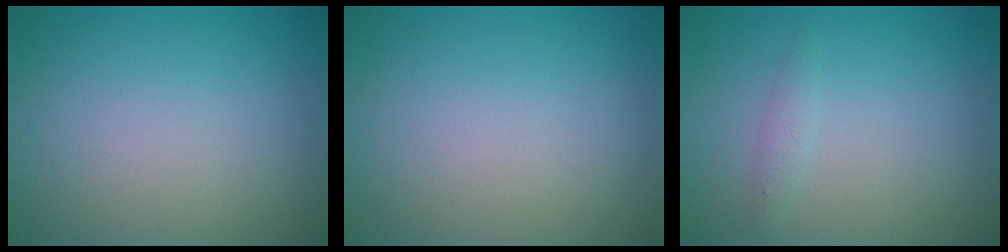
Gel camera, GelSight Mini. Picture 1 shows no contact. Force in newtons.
{"total": 0.0}
{"total": 1.0, "press": 1.0, "slide": 0.1}